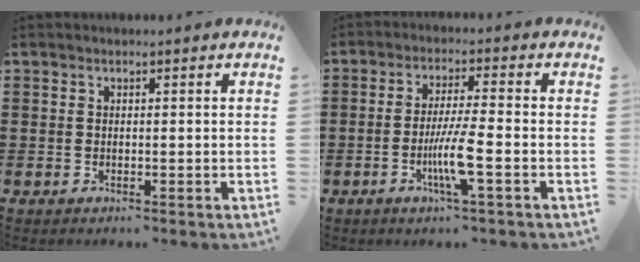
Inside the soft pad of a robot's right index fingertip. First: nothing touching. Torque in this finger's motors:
{"motor_torque": [1.76, -0.38, 0.21, 0.07]}